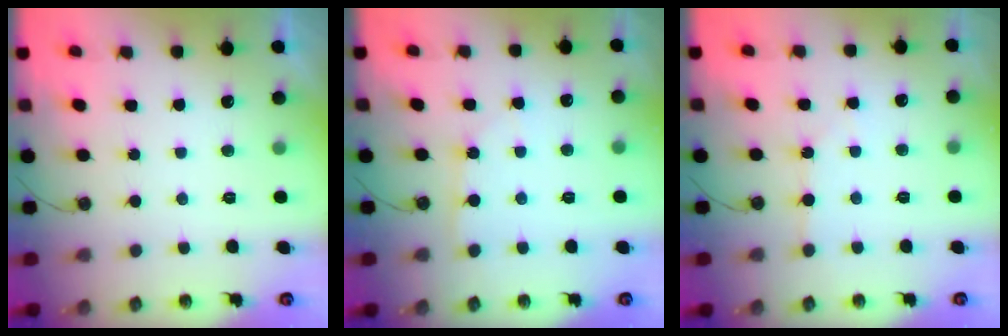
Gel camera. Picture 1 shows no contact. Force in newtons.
{"total": 4.2, "press": 4.2, "slide": 0.3}
{"total": 3.1, "press": 3.1, "slide": 0.3}